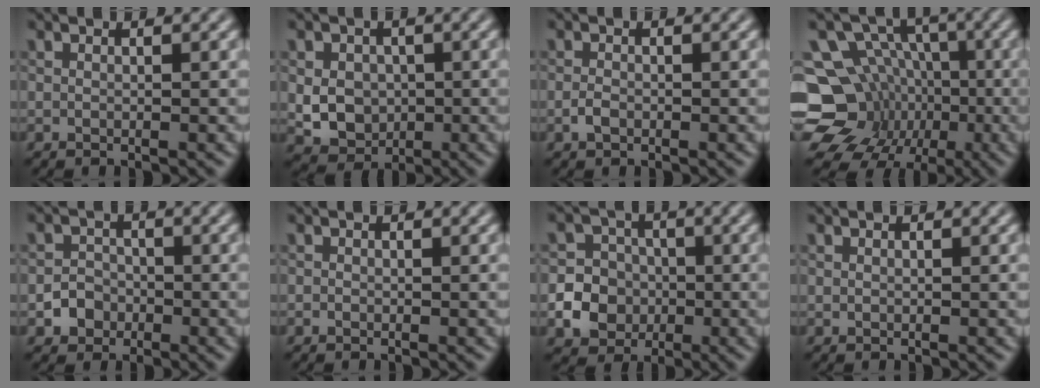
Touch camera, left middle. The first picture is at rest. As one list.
[{"total": 4.3, "force": [-0.2, 3.7, 2.3], "torque": [-0.037, -0.002, -0.006]}, {"total": 1.0, "force": [-0.5, 0.6, 0.6], "torque": [-0.013, 0.000, -0.011]}, {"total": 15.1, "force": [-4.0, 13.2, 6.1], "torque": [-0.134, -0.004, -0.078]}, {"total": 2.1, "force": [-1.0, 1.8, 0.5], "torque": [0.002, 0.004, -0.021]}, {"total": 0.0}, {"total": 6.8, "force": [-2.1, 6.3, 1.7], "torque": [-0.023, 0.000, -0.056]}, {"total": 0.0}]